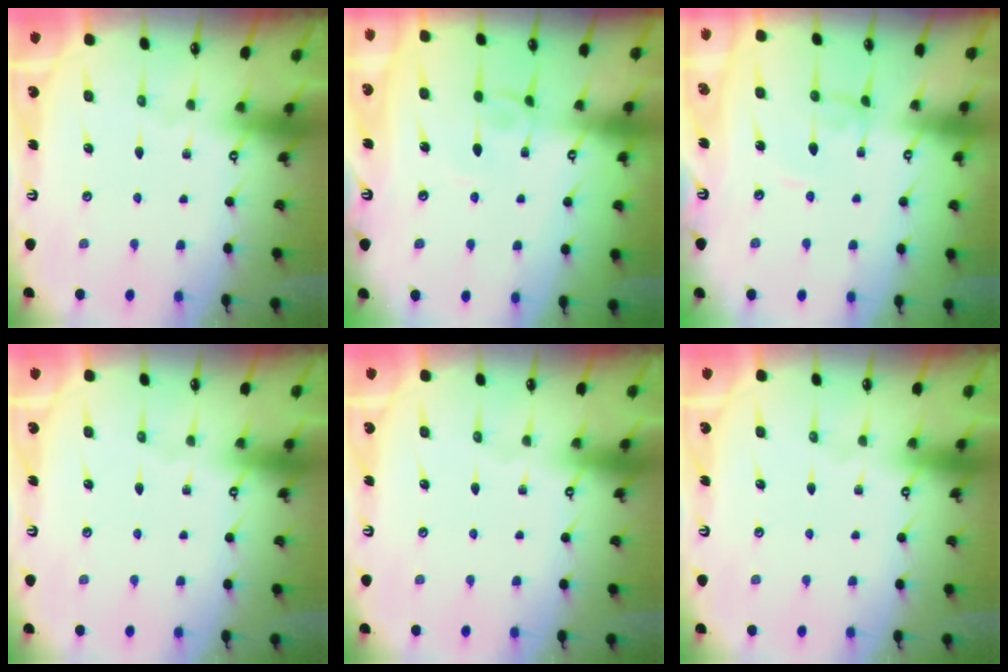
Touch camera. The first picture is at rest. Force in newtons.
{"total": 2.9, "press": 2.9, "slide": 0.3}
{"total": 1.5, "press": 1.4, "slide": 0.1}
{"total": 0.0}
{"total": 0.0}
{"total": 0.0}